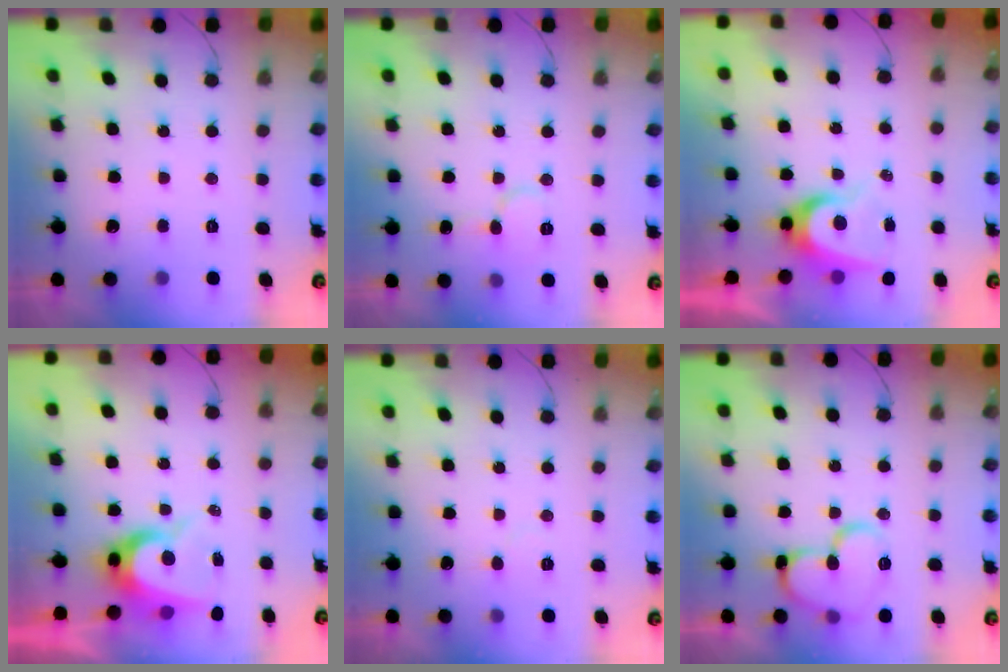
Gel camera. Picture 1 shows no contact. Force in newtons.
{"total": 5.8, "press": 5.8, "slide": 0.4}
{"total": 7.2, "press": 7.2, "slide": 0.5}
{"total": 8.6, "press": 8.6, "slide": 0.6}
{"total": 2.9, "press": 2.9, "slide": 0.2}
{"total": 13.1, "press": 13.1, "slide": 1.3}